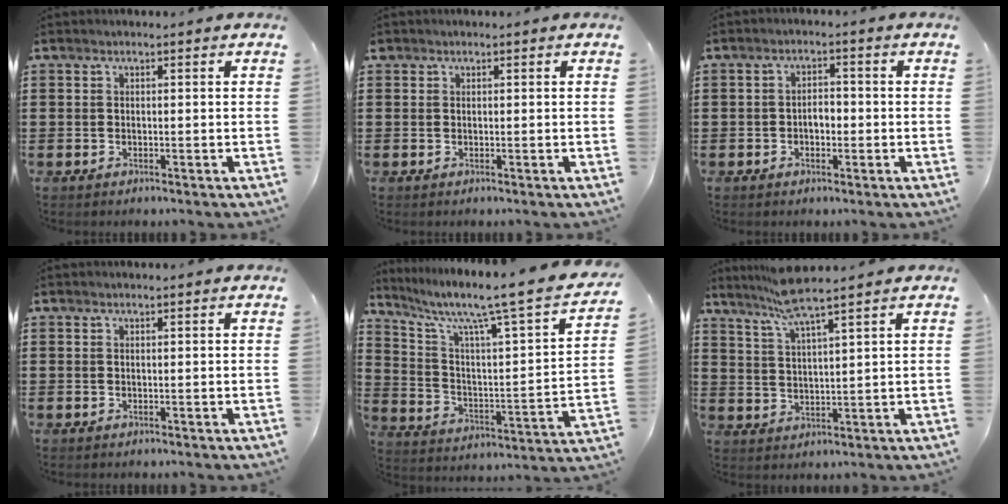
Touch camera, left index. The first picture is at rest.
{"total": 0.6, "force": [0.4, 0.4, 0.1], "torque": [-0.003, 0.003, 0.007]}
{"total": 2.4, "force": [-0.7, 1.2, 2.0], "torque": [-0.039, 0.005, -0.016]}
{"total": 0.0}
{"total": 8.3, "force": [6.7, 0.1, 5.0], "torque": [-0.117, -0.059, 0.097]}
{"total": 6.5, "force": [5.4, -0.5, 3.7], "torque": [-0.088, -0.016, 0.095]}